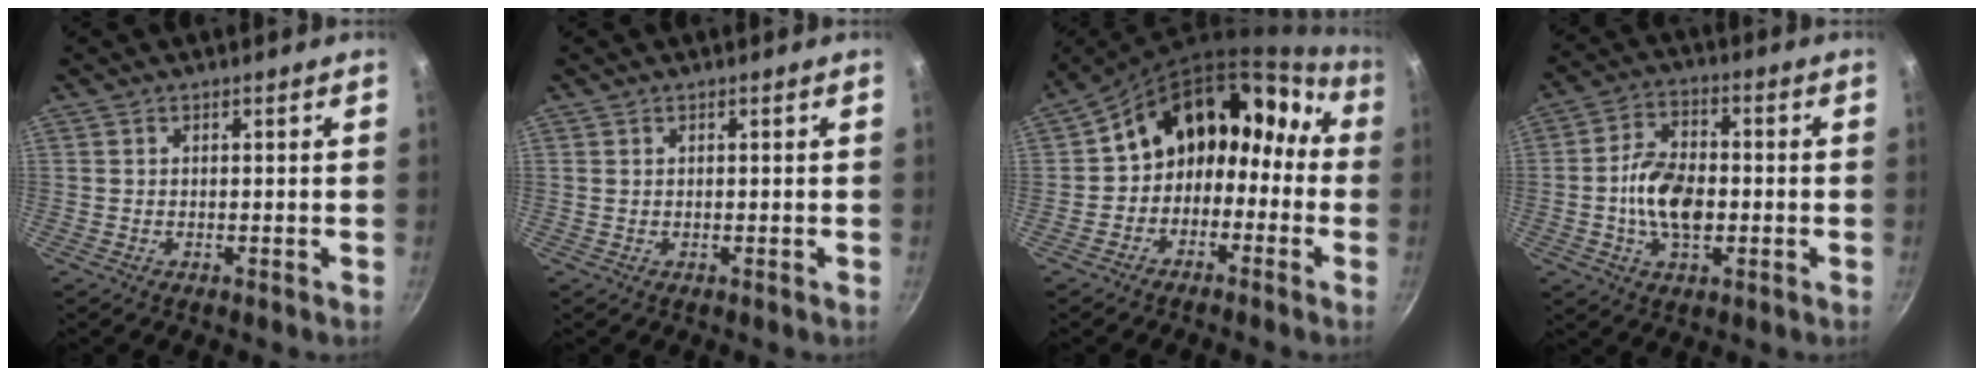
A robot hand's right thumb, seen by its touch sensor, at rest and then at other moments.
{"total": 0.0}
{"total": 16.1, "force": [-2.2, 13.0, 9.2], "torque": [-0.095, 0.099, -0.045]}
{"total": 10.8, "force": [-1.4, 6.4, 8.6], "torque": [-0.147, 0.017, -0.033]}